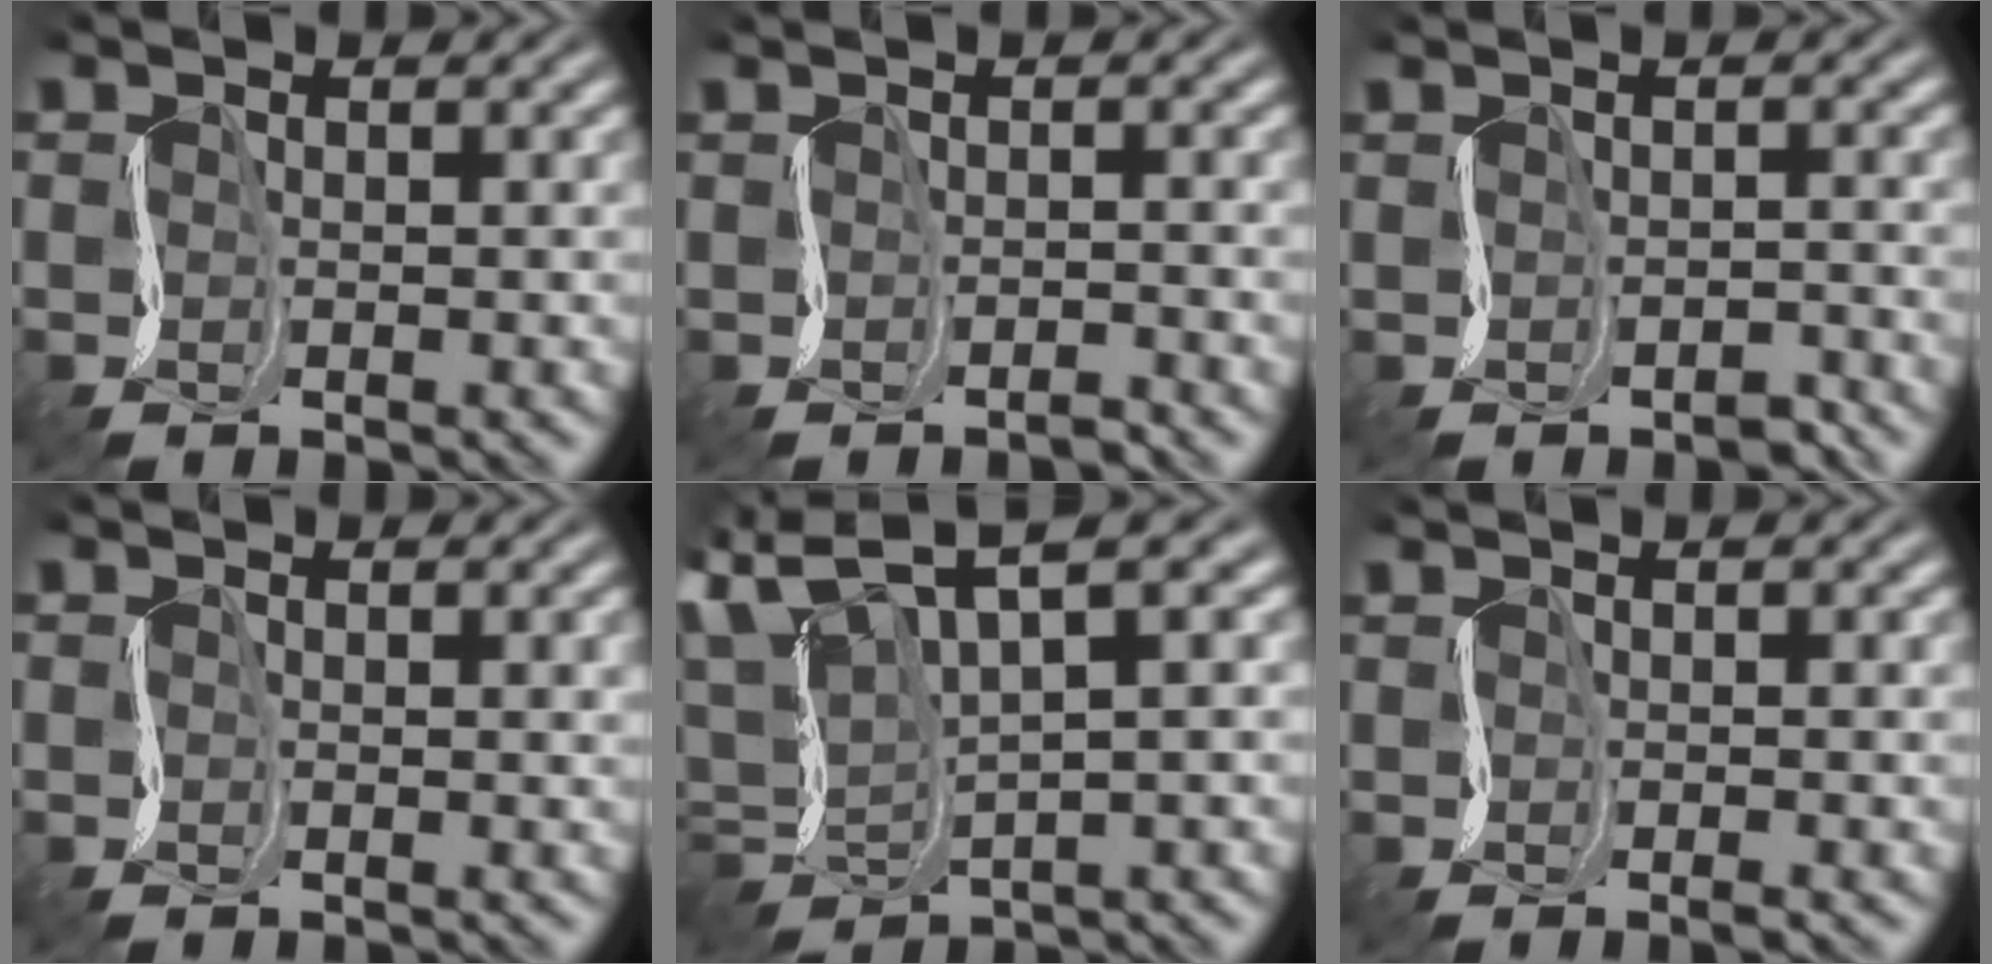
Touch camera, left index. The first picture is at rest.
{"total": 0.9, "force": [-0.6, 0.0, 0.7], "torque": [-0.013, -0.006, -0.013]}
{"total": 1.8, "force": [-1.0, 0.9, 1.3], "torque": [-0.016, -0.005, -0.015]}
{"total": 0.0}
{"total": 6.6, "force": [1.3, 2.2, 6.0], "torque": [-0.130, 0.009, 0.017]}
{"total": 1.0, "force": [0.1, -0.1, 1.0], "torque": [-0.020, -0.001, 0.002]}